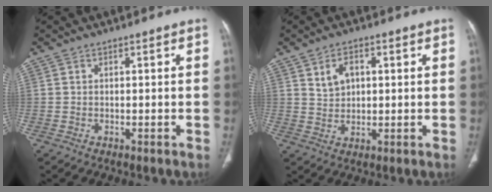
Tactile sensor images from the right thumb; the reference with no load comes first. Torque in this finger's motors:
{"motor_torque": [-0.43, 0.34, 0.13, 0.15, 0.03]}